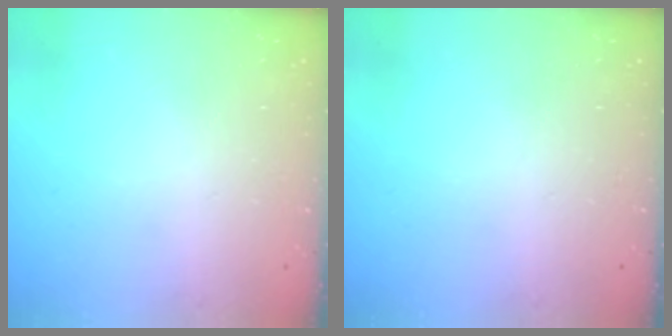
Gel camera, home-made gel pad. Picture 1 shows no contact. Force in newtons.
{"total": 0.0}